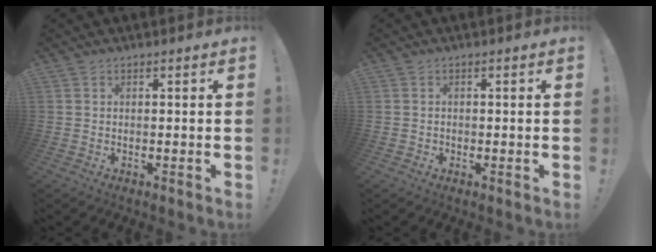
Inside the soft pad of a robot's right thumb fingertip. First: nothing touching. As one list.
[{"total": 0.7, "force": [-0.2, 0.7, 0.2], "torque": [-0.002, 0.002, -0.005]}]